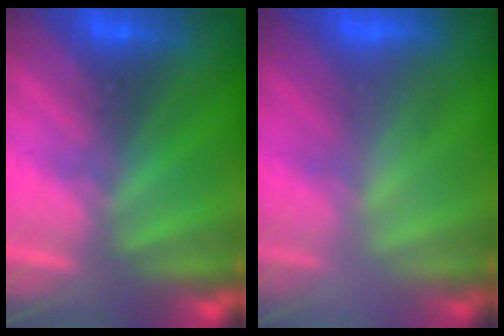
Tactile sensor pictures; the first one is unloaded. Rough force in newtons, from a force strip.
{"total": 2.3}